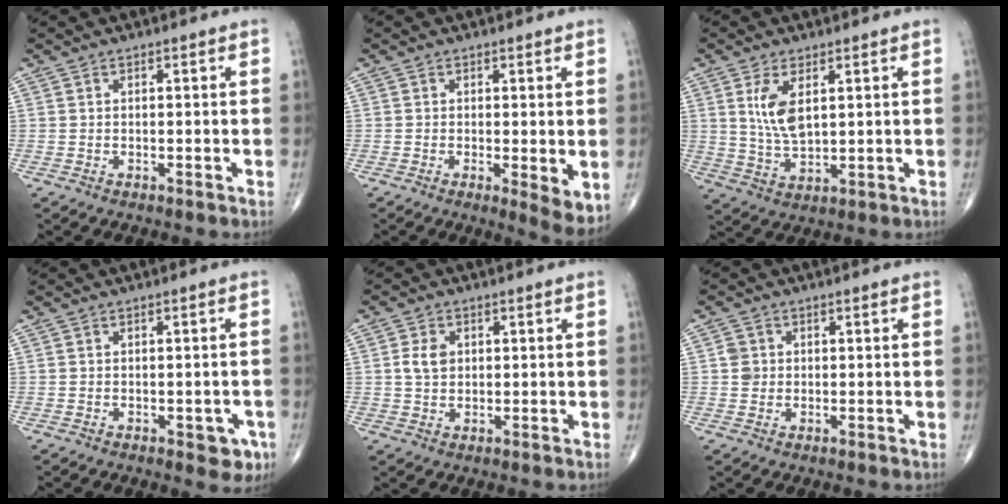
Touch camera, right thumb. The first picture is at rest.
{"total": 5.0, "force": [-0.5, 1.4, 4.8], "torque": [-0.068, -0.016, -0.009]}
{"total": 7.0, "force": [2.3, 3.2, 5.7], "torque": [-0.110, -0.015, 0.056]}
{"total": 4.1, "force": [-1.7, 2.1, 3.0], "torque": [-0.010, 0.005, -0.019]}
{"total": 3.9, "force": [0.7, 2.9, 2.5], "torque": [-0.038, 0.000, 0.014]}
{"total": 2.3, "force": [0.3, 2.2, 0.8], "torque": [-0.001, 0.003, 0.004]}